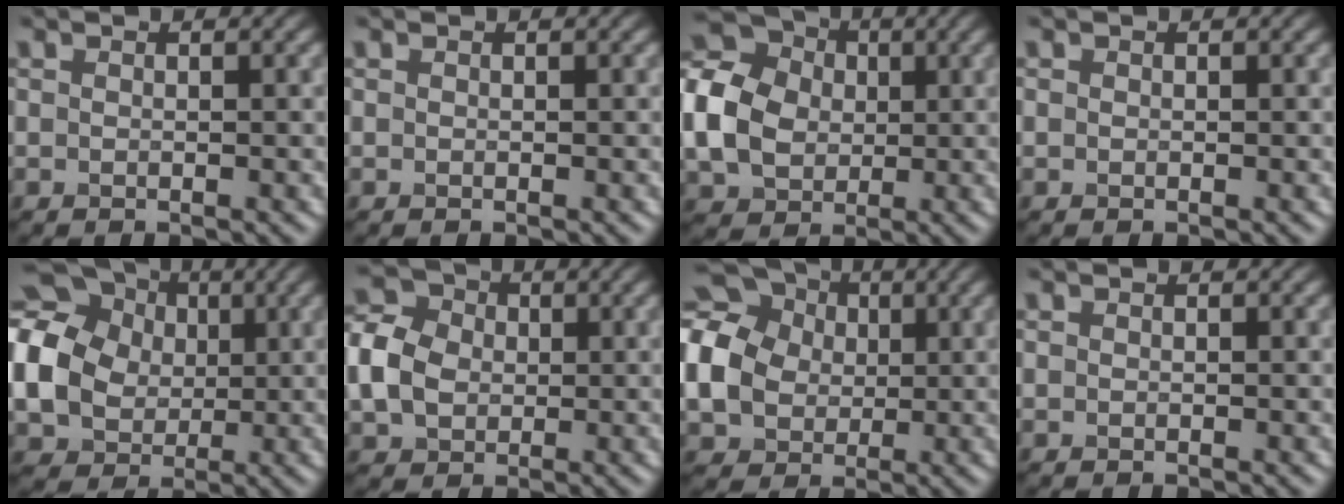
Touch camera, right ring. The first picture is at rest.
{"total": 0.0}
{"total": 9.9, "force": [0.0, 8.1, 5.7], "torque": [-0.149, 0.005, -0.004]}
{"total": 0.0}
{"total": 14.9, "force": [2.0, 12.7, 7.6], "torque": [-0.198, 0.018, 0.012]}
{"total": 5.5, "force": [-0.1, 4.6, 3.0], "torque": [-0.076, 0.014, -0.010]}
{"total": 12.8, "force": [1.5, 11.0, 6.5], "torque": [-0.177, 0.018, 0.006]}
{"total": 0.0}